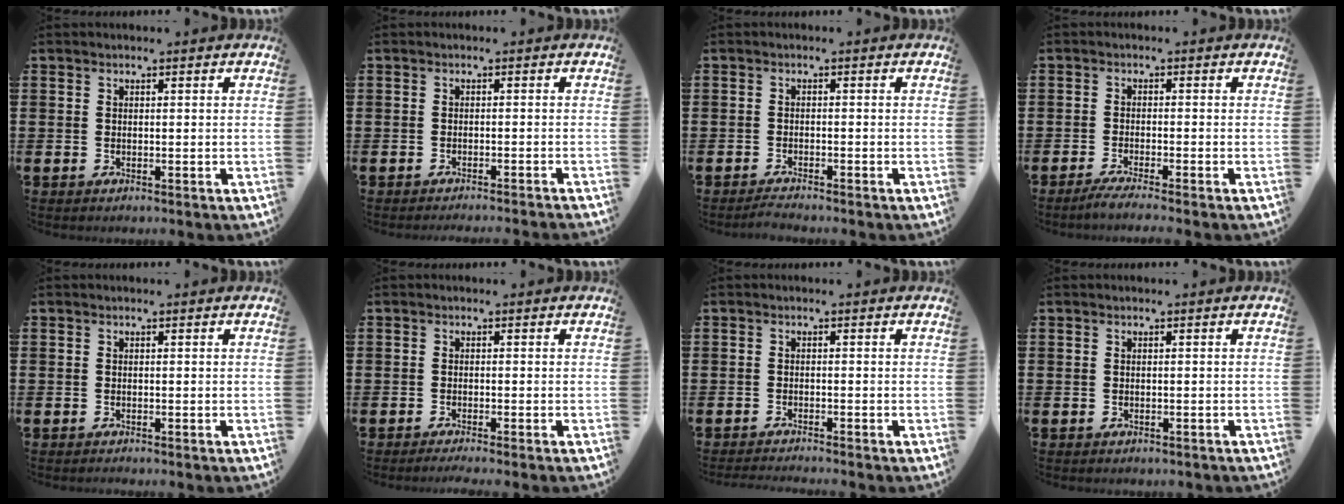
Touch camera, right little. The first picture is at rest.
{"total": 0.9, "force": [-0.9, -0.3, 0.0], "torque": [0.001, 0.002, -0.018]}
{"total": 1.2, "force": [-1.2, 0.0, 0.4], "torque": [-0.008, 0.001, -0.022]}
{"total": 2.0, "force": [-1.5, -0.1, 1.4], "torque": [-0.021, -0.002, -0.027]}
{"total": 0.0}
{"total": 0.8, "force": [-0.7, -0.1, 0.4], "torque": [-0.005, -0.002, -0.013]}
{"total": 1.0, "force": [-1.0, -0.2, 0.1], "torque": [-0.002, -0.001, -0.020]}
{"total": 0.0}